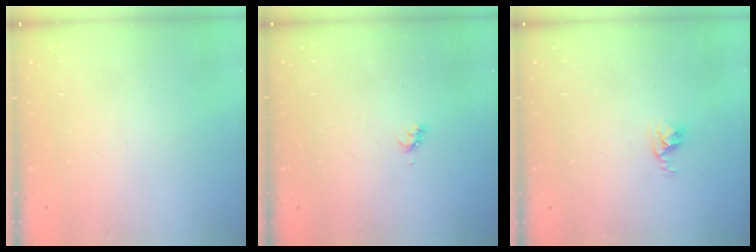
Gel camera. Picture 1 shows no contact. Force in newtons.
{"total": 2.8, "press": 2.8, "slide": 0.4}
{"total": 3.4, "press": 3.4, "slide": 0.4}